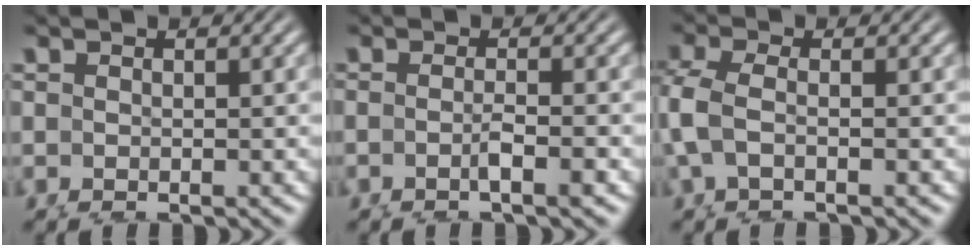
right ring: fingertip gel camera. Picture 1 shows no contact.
{"total": 1.3, "force": [-0.1, -0.5, 1.2], "torque": [-0.018, -0.007, 0.001]}
{"total": 3.3, "force": [0.5, 2.0, 2.5], "torque": [-0.081, -0.019, 0.019]}